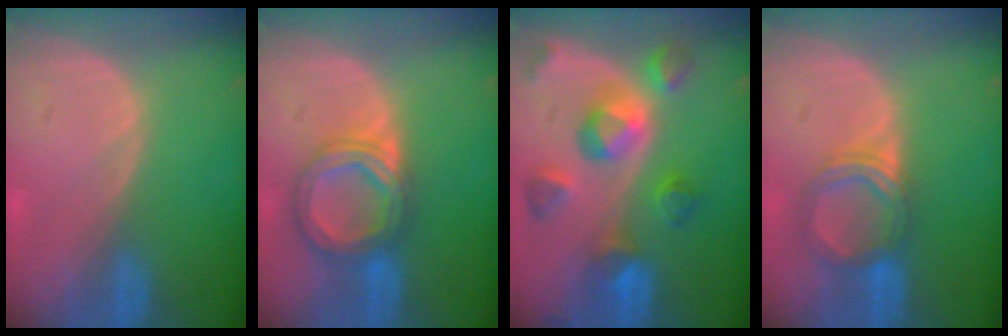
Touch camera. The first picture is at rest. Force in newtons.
{"total": 7.1, "press": 7.1, "slide": 0.5}
{"total": 9.5, "press": 8.6, "slide": 4.1}
{"total": 5.4, "press": 5.1, "slide": 1.7}